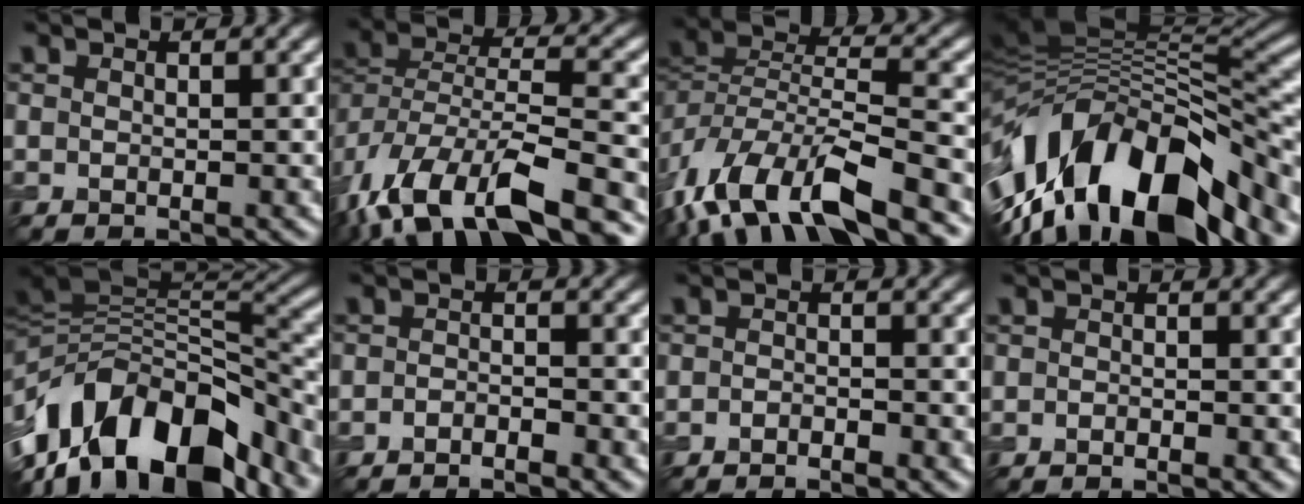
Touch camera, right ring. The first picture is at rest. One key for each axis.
{"total": 14.0, "fx": -8.6, "fy": 5.3, "fz": 9.7, "tx": -0.200, "ty": -0.002, "tz": -0.137}
{"total": 12.5, "fx": -8.2, "fy": 4.7, "fz": 8.2, "tx": -0.166, "ty": 0.002, "tz": -0.148}
{"total": 17.3, "fx": -7.2, "fy": 8.2, "fz": 13.5, "tx": -0.232, "ty": 0.004, "tz": -0.123}
{"total": 15.1, "fx": -7.6, "fy": 7.8, "fz": 10.5, "tx": -0.188, "ty": 0.012, "tz": -0.126}
{"total": 1.8, "fx": -1.5, "fy": 0.3, "fz": 1.0, "tx": -0.014, "ty": -0.002, "tz": -0.030}
{"total": 1.5, "fx": -1.2, "fy": 0.2, "fz": 0.8, "tx": -0.013, "ty": -0.002, "tz": -0.024}
{"total": 0.8, "fx": -0.7, "fy": 0.1, "fz": 0.5, "tx": -0.009, "ty": -0.001, "tz": -0.013}